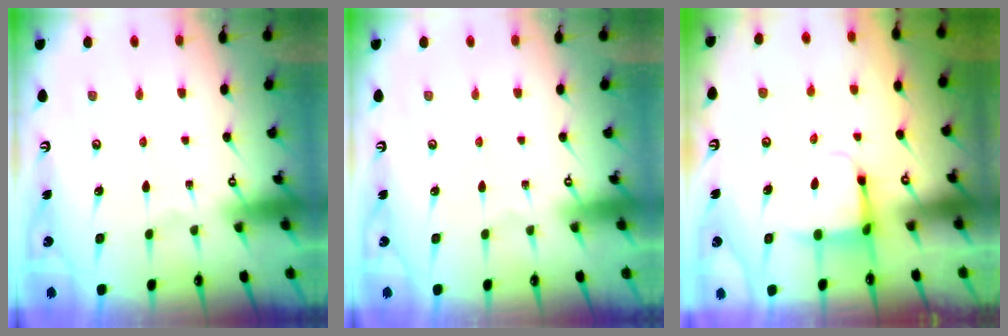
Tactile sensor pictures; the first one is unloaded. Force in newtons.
{"total": 0.0}
{"total": 4.0, "press": 3.8, "slide": 1.2}